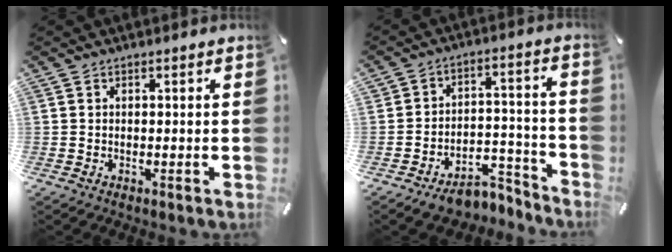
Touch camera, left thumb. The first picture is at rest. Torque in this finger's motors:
{"motor_torque": [-0.11, 0.24, 0.00, 0.08, 0.00]}